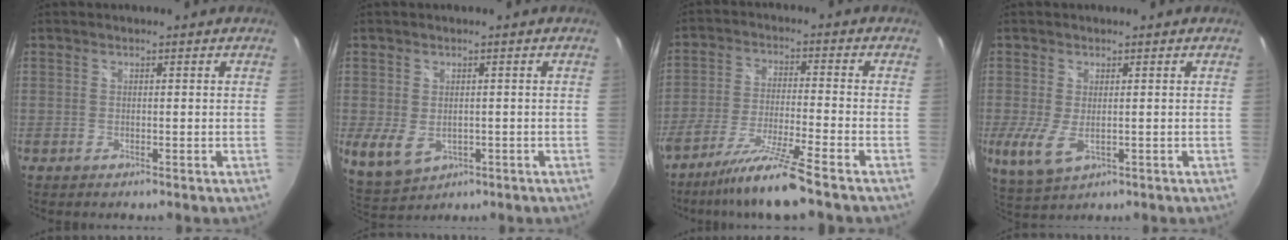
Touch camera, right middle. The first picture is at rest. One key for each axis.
{"total": 6.3, "fx": -1.0, "fy": 4.5, "fz": 4.4, "tx": -0.089, "ty": -0.014, "tz": -0.006}
{"total": 10.7, "fx": -8.4, "fy": -1.1, "fz": 6.5, "tx": -0.135, "ty": -0.019, "tz": -0.149}
{"total": 6.6, "fx": -1.1, "fy": 3.3, "fz": 5.6, "tx": -0.121, "ty": -0.018, "tz": -0.016}